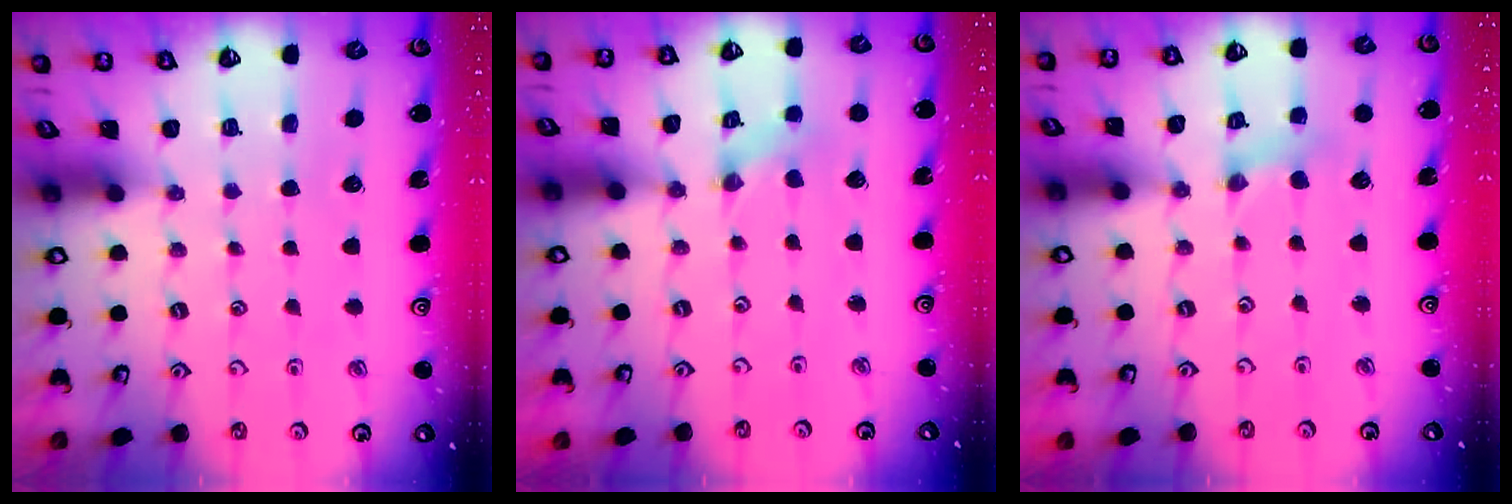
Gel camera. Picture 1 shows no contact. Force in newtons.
{"total": 0.0}
{"total": 3.0, "press": 2.9, "slide": 0.4}